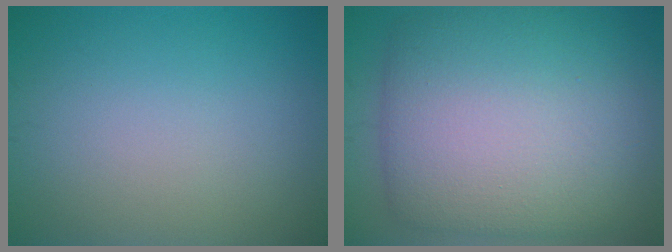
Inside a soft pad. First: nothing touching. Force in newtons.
{"total": 14.0, "press": 14.0, "slide": 0.4}